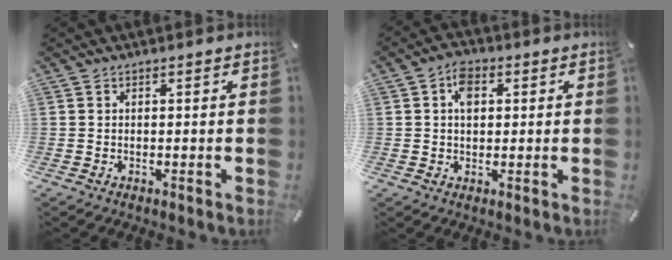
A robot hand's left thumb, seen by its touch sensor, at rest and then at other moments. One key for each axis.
{"total": 5.2, "fx": 1.2, "fy": 3.8, "fz": 3.4, "tx": -0.055, "ty": 0.004, "tz": 0.018}